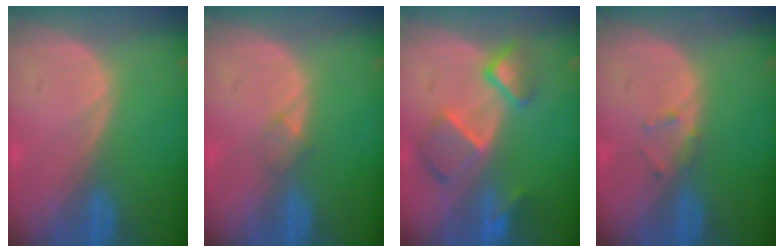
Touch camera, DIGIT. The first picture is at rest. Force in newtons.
{"total": 1.4, "press": 1.4, "slide": 0.1}
{"total": 7.7, "press": 6.7, "slide": 3.8}
{"total": 1.3, "press": 1.3, "slide": 0.4}